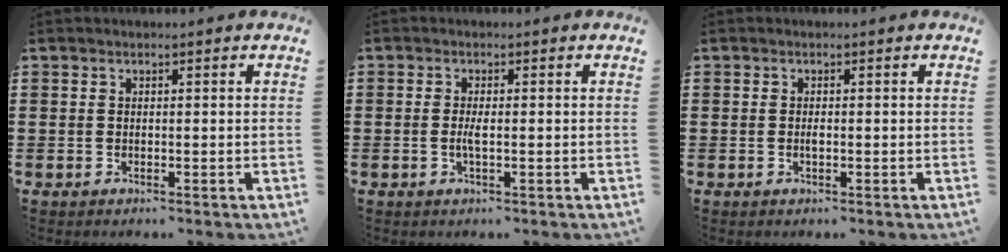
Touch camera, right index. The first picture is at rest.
{"total": 1.9, "force": [-0.4, 0.3, 1.8], "torque": [-0.049, -0.006, -0.012]}
{"total": 0.8, "force": [-0.1, 0.2, 0.8], "torque": [-0.017, -0.003, -0.001]}